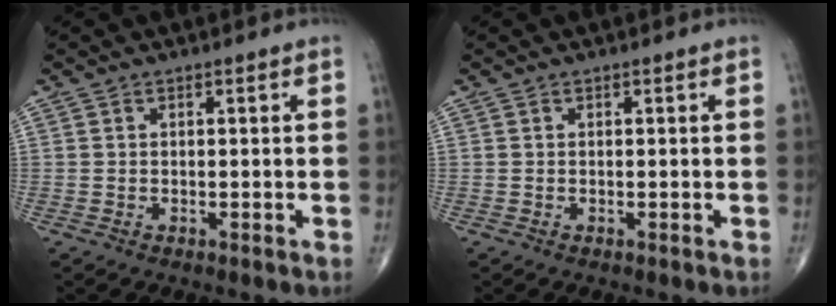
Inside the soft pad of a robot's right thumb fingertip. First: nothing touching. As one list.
[{"total": 0.0}]